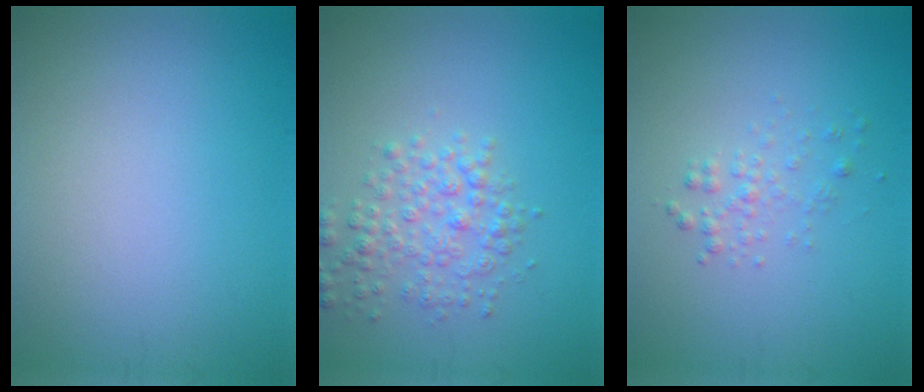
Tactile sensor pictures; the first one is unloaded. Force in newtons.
{"total": 3.1, "press": 3.1, "slide": 0.1}
{"total": 1.4, "press": 1.4, "slide": 0.0}